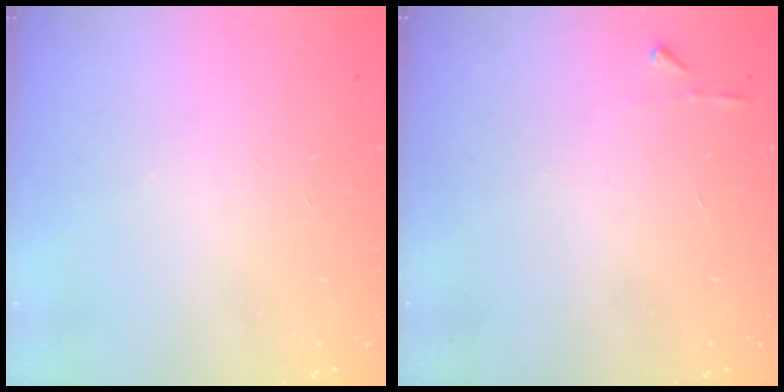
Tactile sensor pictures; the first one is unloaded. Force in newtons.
{"total": 3.2, "press": 3.2, "slide": 0.4}